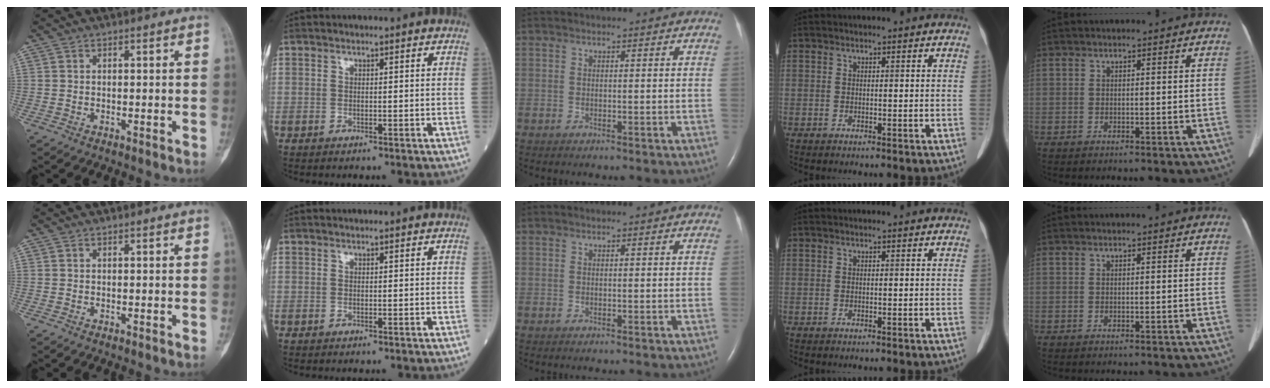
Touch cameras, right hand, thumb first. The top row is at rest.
{}